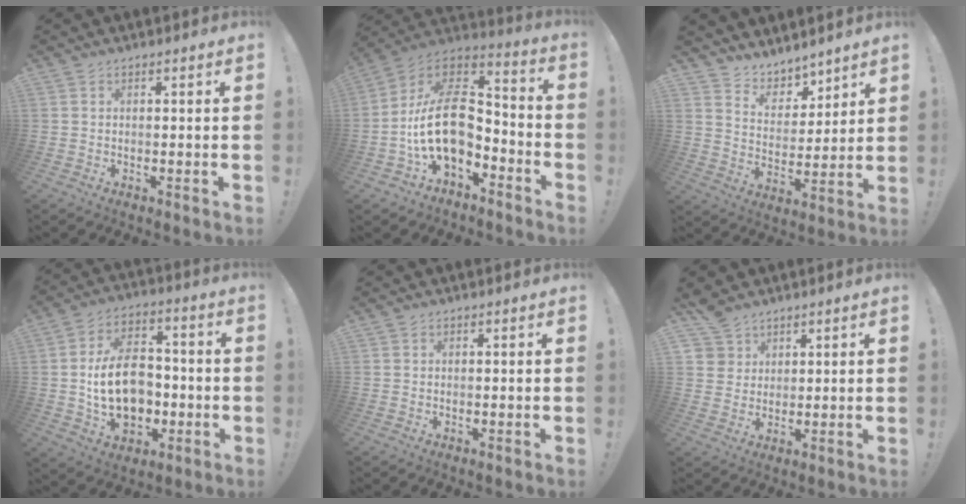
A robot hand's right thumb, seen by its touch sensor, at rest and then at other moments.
{"total": 19.7, "force": [-3.2, 12.8, 14.6], "torque": [-0.265, 0.023, -0.043]}
{"total": 7.1, "force": [6.2, 3.4, 0.5], "torque": [-0.017, -0.066, 0.118]}
{"total": 18.5, "force": [-2.0, 13.1, 12.9], "torque": [-0.221, 0.012, -0.030]}
{"total": 0.0}
{"total": 5.8, "force": [3.9, 4.1, 0.8], "torque": [-0.019, -0.025, 0.079]}